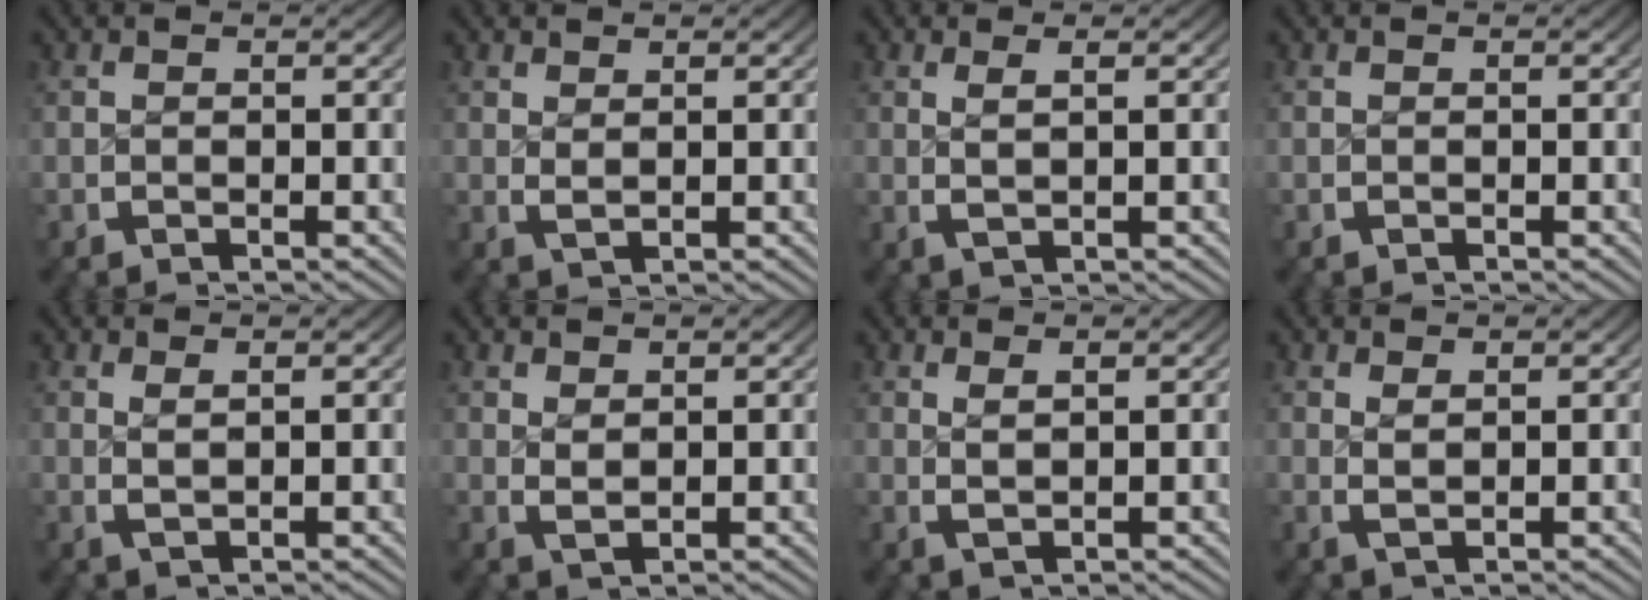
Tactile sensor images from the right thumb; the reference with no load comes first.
{"total": 1.1, "force": [0.9, 0.3, 0.7], "torque": [-0.014, -0.005, 0.024]}
{"total": 1.6, "force": [0.5, 0.2, 1.5], "torque": [-0.032, -0.006, 0.017]}
{"total": 0.0}
{"total": 1.2, "force": [0.7, 0.2, 1.0], "torque": [-0.022, -0.007, 0.021]}
{"total": 1.4, "force": [1.0, 0.5, 0.8], "torque": [-0.016, -0.007, 0.029]}
{"total": 1.4, "force": [0.8, 0.3, 1.1], "torque": [-0.023, -0.007, 0.024]}
{"total": 1.2, "force": [0.8, 0.3, 0.9], "torque": [-0.019, -0.008, 0.023]}